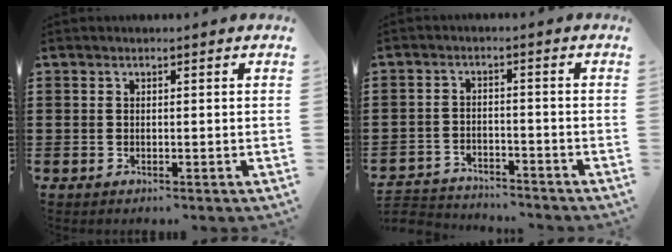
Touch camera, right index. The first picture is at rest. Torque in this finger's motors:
{"motor_torque": [-2.14, 0.00, -1.05, -0.21]}